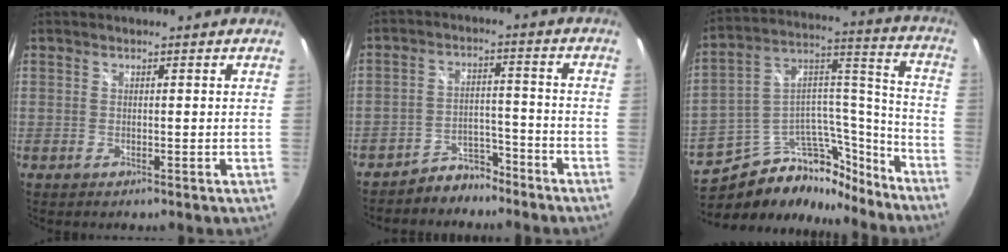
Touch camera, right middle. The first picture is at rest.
{"total": 6.6, "force": [-5.8, 3.0, 0.7], "torque": [-0.020, 0.023, -0.085]}
{"total": 22.3, "force": [-17.3, 10.4, 9.5], "torque": [-0.157, 0.079, -0.255]}